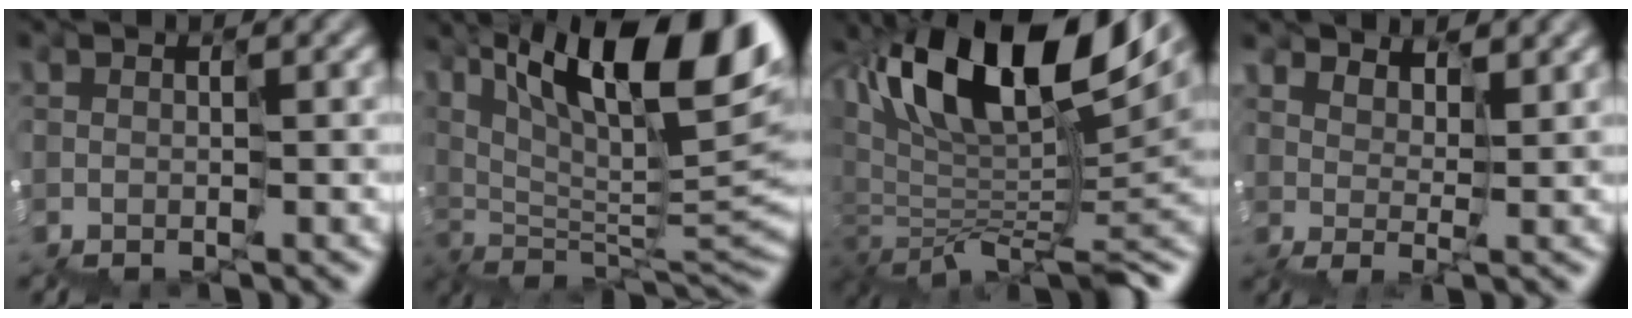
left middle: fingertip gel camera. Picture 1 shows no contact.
{"total": 12.9, "force": [6.3, 4.2, 10.5], "torque": [-0.159, 0.020, 0.128]}
{"total": 12.7, "force": [4.6, 3.5, 11.3], "torque": [-0.203, 0.029, 0.087]}
{"total": 2.4, "force": [2.4, -0.6, -0.3], "torque": [0.000, -0.004, 0.049]}